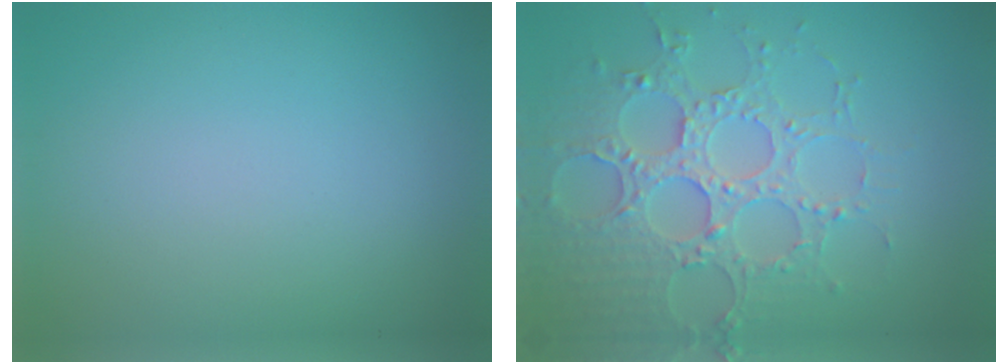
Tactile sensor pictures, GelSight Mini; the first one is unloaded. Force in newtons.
{"total": 5.2, "press": 4.9, "slide": 1.8}